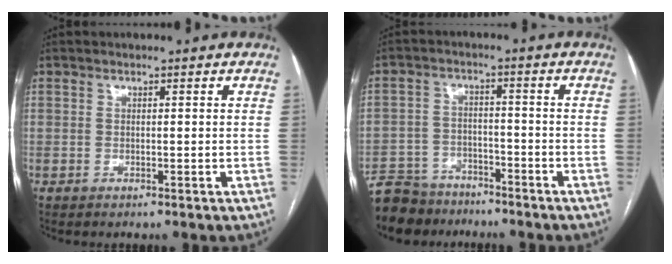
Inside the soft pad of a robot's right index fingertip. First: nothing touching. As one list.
[{"total": 9.4, "force": [-8.0, 4.7, 1.4], "torque": [-0.035, 0.007, -0.130]}]